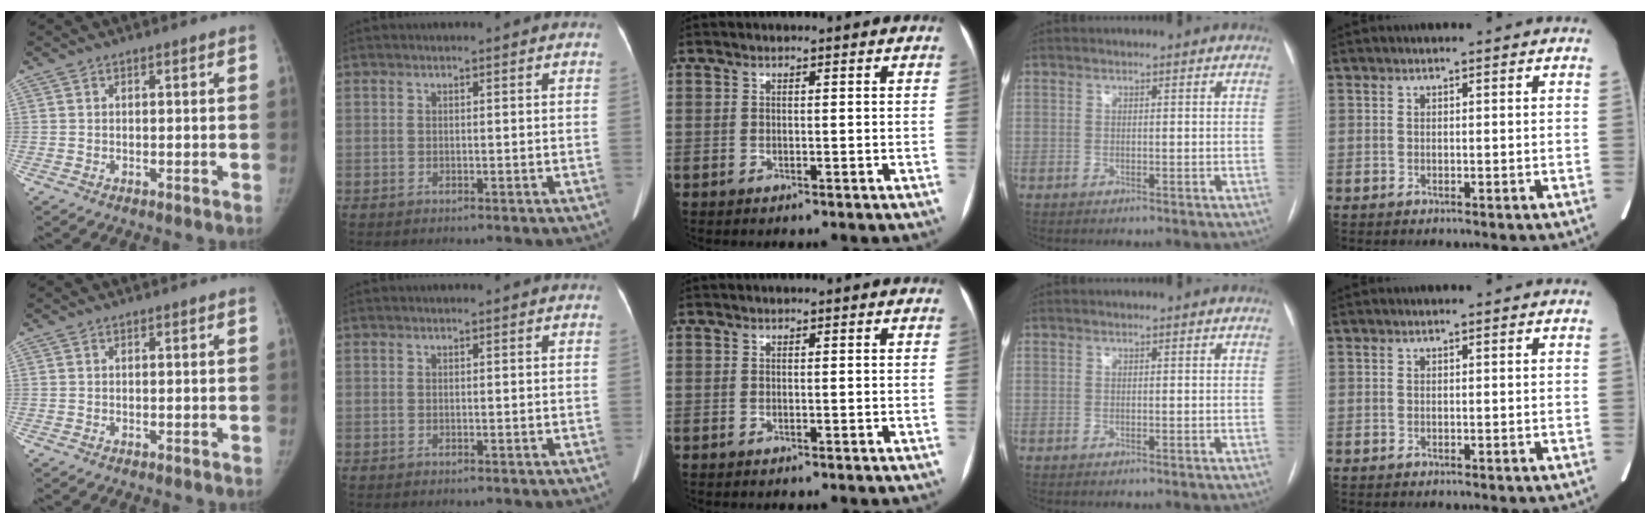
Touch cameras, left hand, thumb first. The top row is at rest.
{}